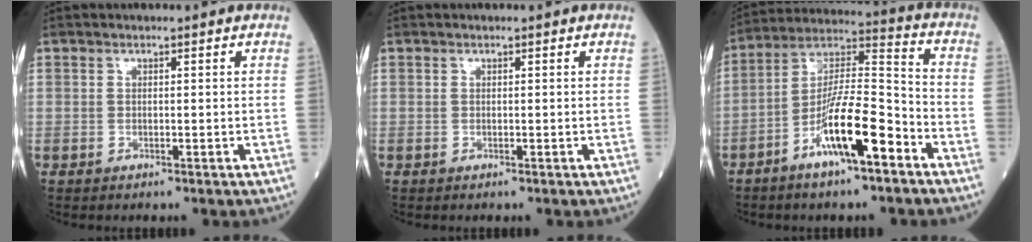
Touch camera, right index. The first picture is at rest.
{"total": 0.0}
{"total": 13.5, "force": [-6.7, 2.1, 11.5], "torque": [-0.214, 0.006, -0.121]}